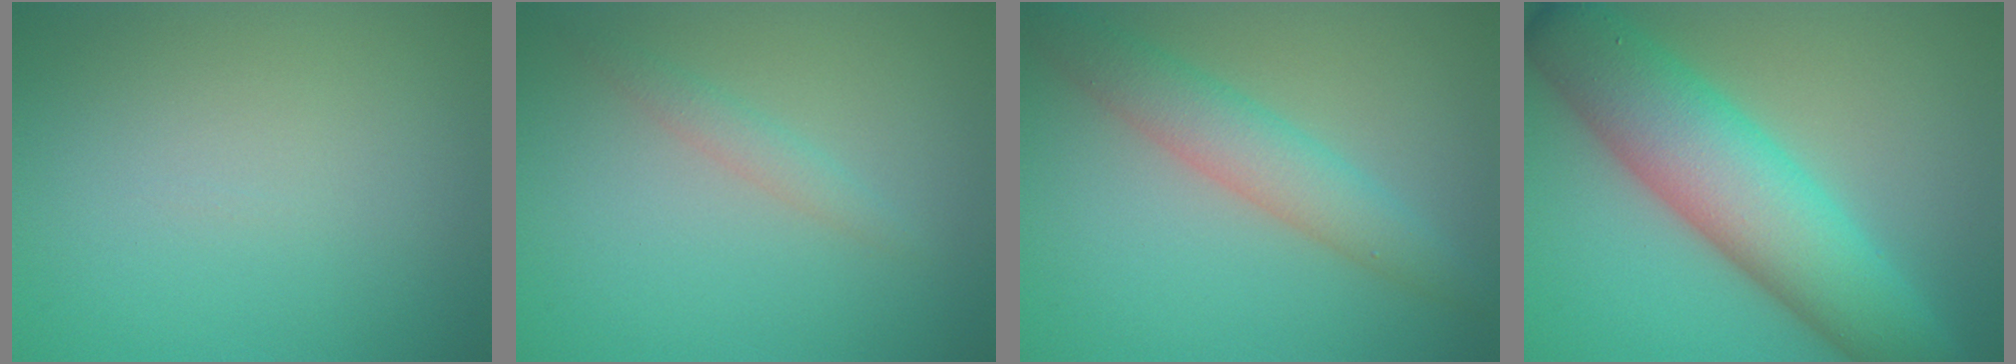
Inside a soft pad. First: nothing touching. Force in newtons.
{"total": 1.4, "press": 1.4, "slide": 0.1}
{"total": 4.2, "press": 4.2, "slide": 0.2}
{"total": 10.2, "press": 10.2, "slide": 0.1}